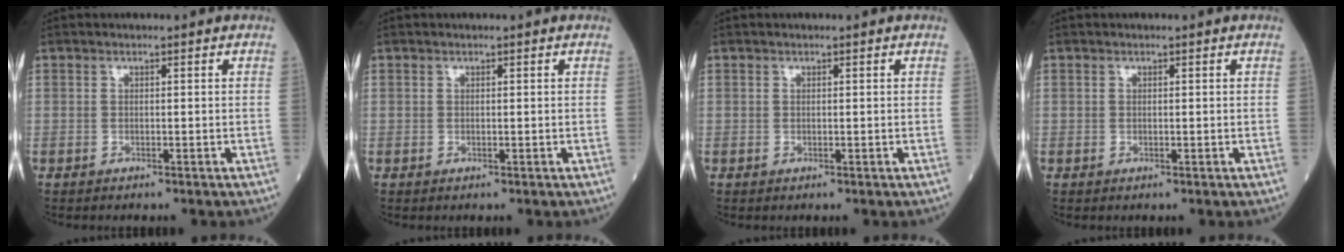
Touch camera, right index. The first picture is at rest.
{"total": 0.0}
{"total": 0.0}
{"total": 0.0}